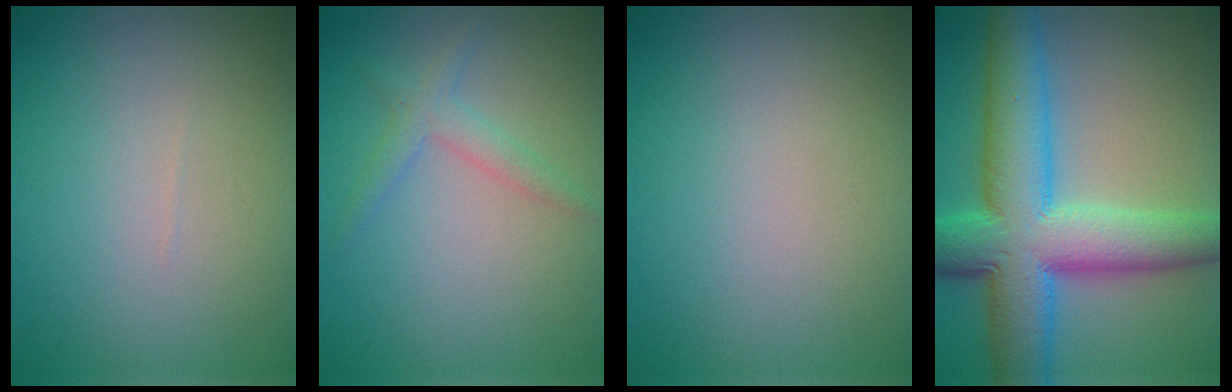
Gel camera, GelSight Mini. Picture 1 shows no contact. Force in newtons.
{"total": 1.9, "press": 1.9, "slide": 0.2}
{"total": 0.0}
{"total": 11.5, "press": 11.5, "slide": 0.4}